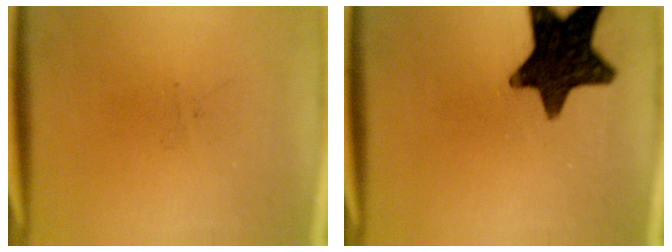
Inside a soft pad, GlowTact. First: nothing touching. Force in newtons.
{"total": 15.8}